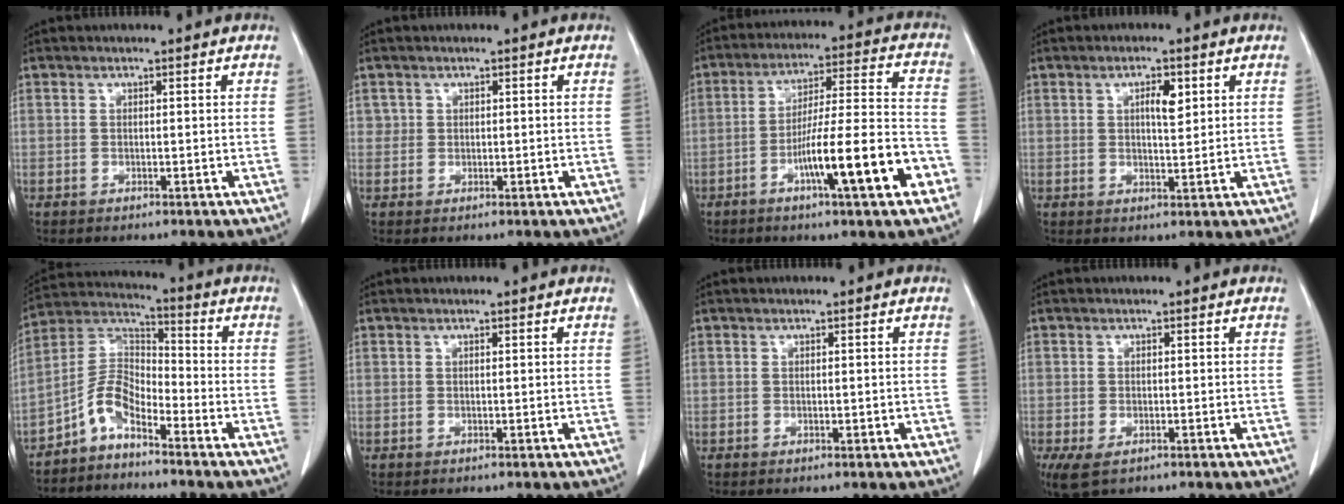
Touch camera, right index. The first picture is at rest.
{"total": 1.2, "force": [0.4, 1.1, 0.1], "torque": [0.009, 0.001, 0.002]}
{"total": 15.5, "force": [-6.4, 0.9, 14.1], "torque": [-0.230, 0.005, -0.099]}
{"total": 3.6, "force": [1.3, 1.1, 3.1], "torque": [-0.053, 0.000, 0.022]}
{"total": 6.7, "force": [-4.5, 2.8, 4.1], "torque": [-0.090, 0.022, -0.095]}
{"total": 0.0}
{"total": 0.7, "force": [-0.1, 0.3, 0.6], "torque": [-0.010, -0.001, 0.001]}
{"total": 4.4, "force": [-2.3, 2.2, 3.0], "torque": [-0.067, -0.013, -0.031]}